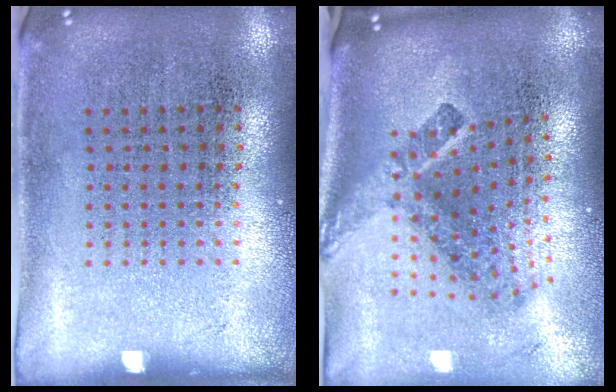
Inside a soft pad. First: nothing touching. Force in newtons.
{"total": 2.7, "press": 1.7, "slide": 2.1}